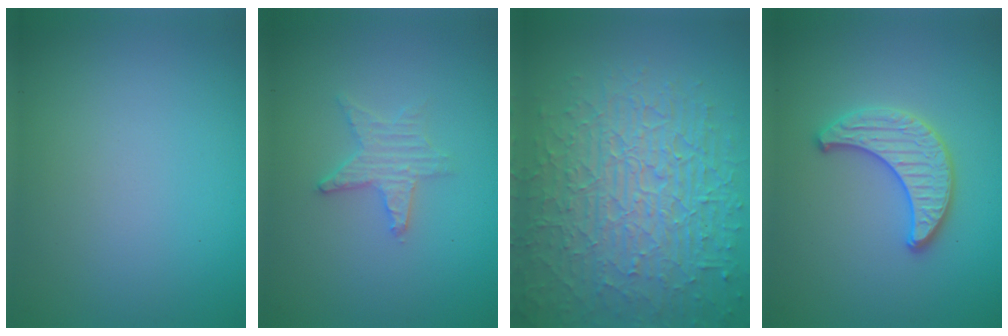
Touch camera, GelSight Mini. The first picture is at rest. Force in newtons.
{"total": 2.3, "press": 2.2, "slide": 0.4}
{"total": 10.4, "press": 6.7, "slide": 8.0}
{"total": 3.2, "press": 3.1, "slide": 0.4}